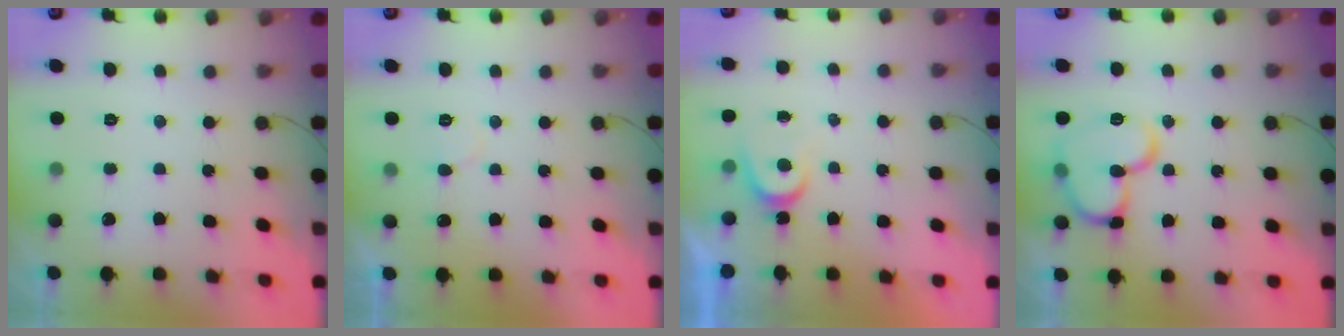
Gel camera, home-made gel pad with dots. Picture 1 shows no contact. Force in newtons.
{"total": 5.6, "press": 5.6, "slide": 0.5}
{"total": 3.6, "press": 3.5, "slide": 0.3}
{"total": 14.1, "press": 14.0, "slide": 1.5}